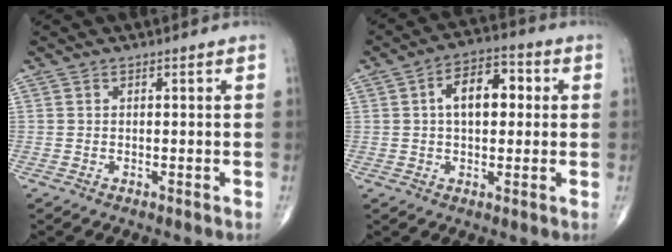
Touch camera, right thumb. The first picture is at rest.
{"total": 9.3, "force": [1.5, 5.4, 7.5], "torque": [-0.103, 0.022, 0.017]}